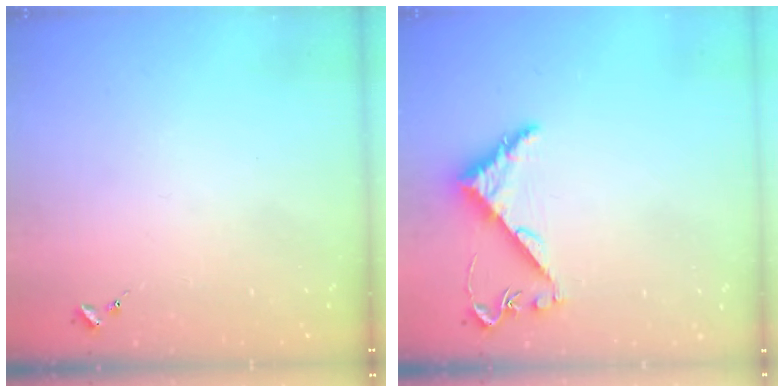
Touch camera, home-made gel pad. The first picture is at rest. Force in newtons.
{"total": 5.2, "press": 5.2, "slide": 0.4}